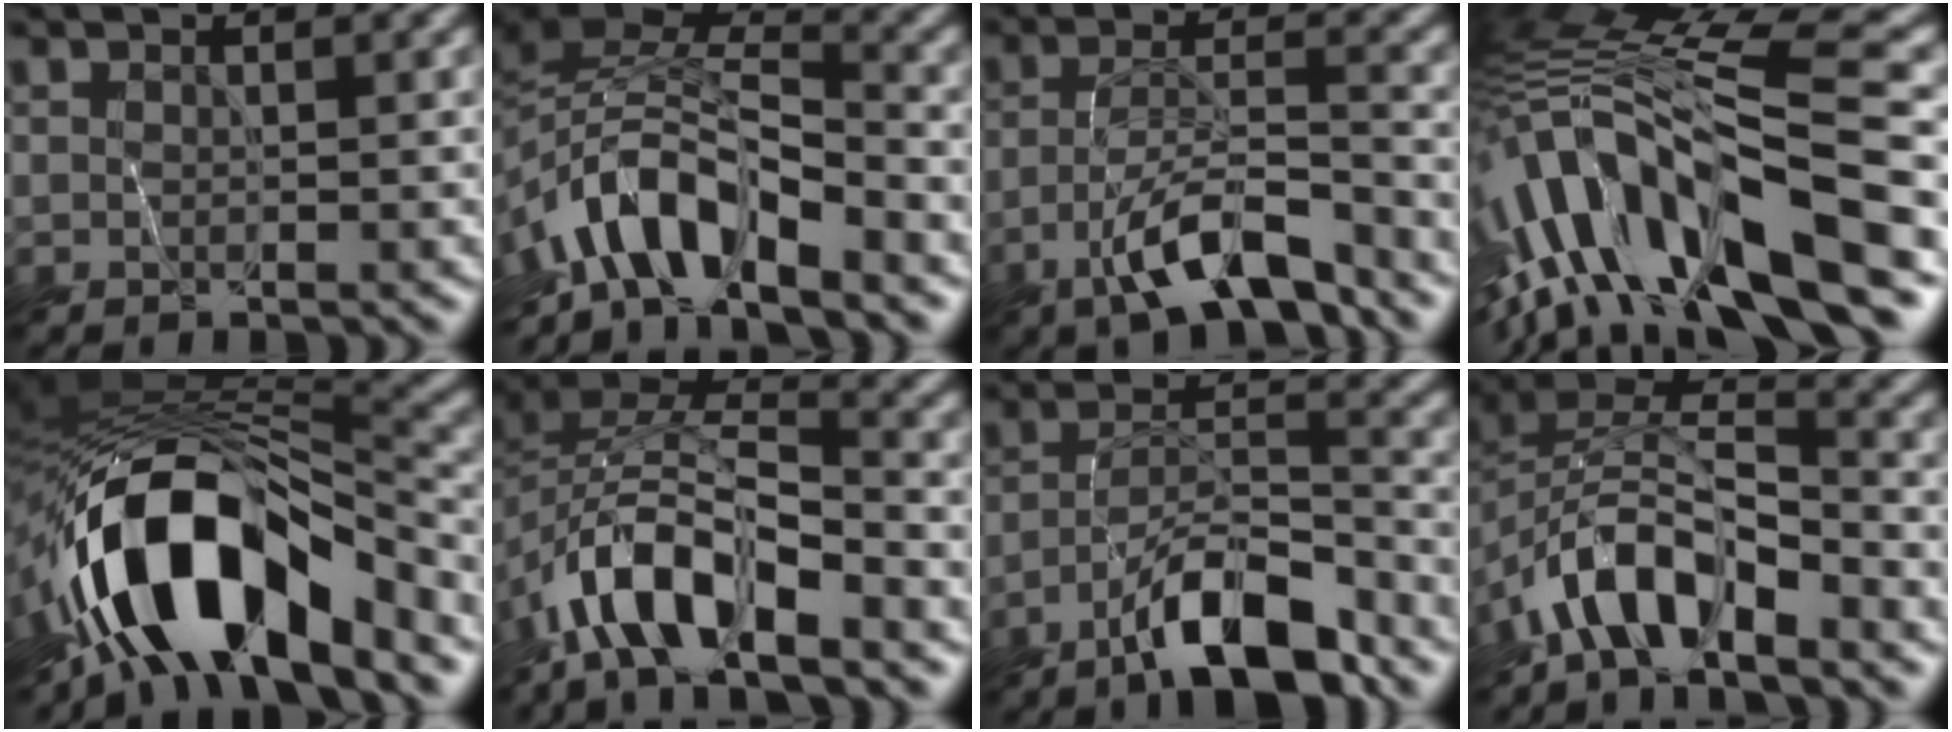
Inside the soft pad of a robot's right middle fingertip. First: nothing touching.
{"total": 7.7, "force": [-5.6, 2.3, 4.7], "torque": [-0.068, 0.012, -0.118]}
{"total": 6.6, "force": [-4.9, 1.3, 4.2], "torque": [-0.080, 0.000, -0.091]}
{"total": 13.9, "force": [-4.8, 3.0, 12.7], "torque": [-0.226, 0.030, -0.080]}
{"total": 12.2, "force": [-7.4, 4.4, 8.7], "torque": [-0.138, 0.005, -0.134]}
{"total": 9.0, "force": [-5.9, 3.2, 5.9], "torque": [-0.106, 0.007, -0.114]}
{"total": 7.6, "force": [-5.8, 1.5, 4.6], "torque": [-0.073, 0.004, -0.109]}
{"total": 7.5, "force": [-5.3, 2.4, 4.7], "torque": [-0.084, 0.008, -0.106]}